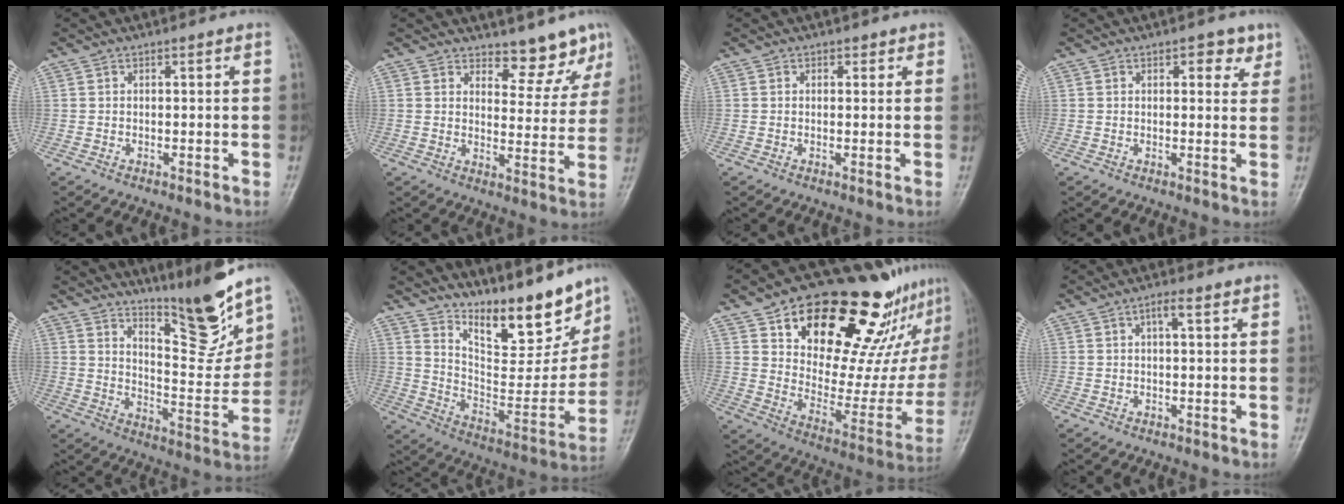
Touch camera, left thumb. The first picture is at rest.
{"total": 7.3, "force": [6.1, 3.2, 2.3], "torque": [0.005, -0.052, 0.081]}
{"total": 1.3, "force": [0.7, 1.1, 0.4], "torque": [0.013, -0.001, 0.004]}
{"total": 3.9, "force": [2.1, 2.2, 2.4], "torque": [-0.005, -0.008, 0.022]}
{"total": 13.3, "force": [10.8, 2.1, 7.5], "torque": [-0.084, -0.088, 0.181]}
{"total": 19.2, "force": [14.5, 6.4, 10.8], "torque": [-0.118, -0.093, 0.241]}
{"total": 30.4, "force": [18.6, 13.8, 19.7], "torque": [-0.247, -0.055, 0.283]}
{"total": 2.6, "force": [1.2, 0.7, 2.2], "torque": [-0.040, 0.007, 0.018]}